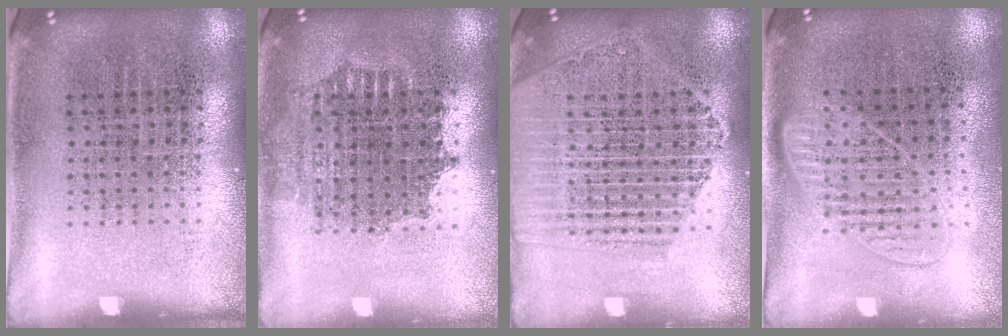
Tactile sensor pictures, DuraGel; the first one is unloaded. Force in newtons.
{"total": 1.6, "press": 1.3, "slide": 0.8}
{"total": 1.9, "press": 1.8, "slide": 0.7}
{"total": 1.3, "press": 1.2, "slide": 0.5}